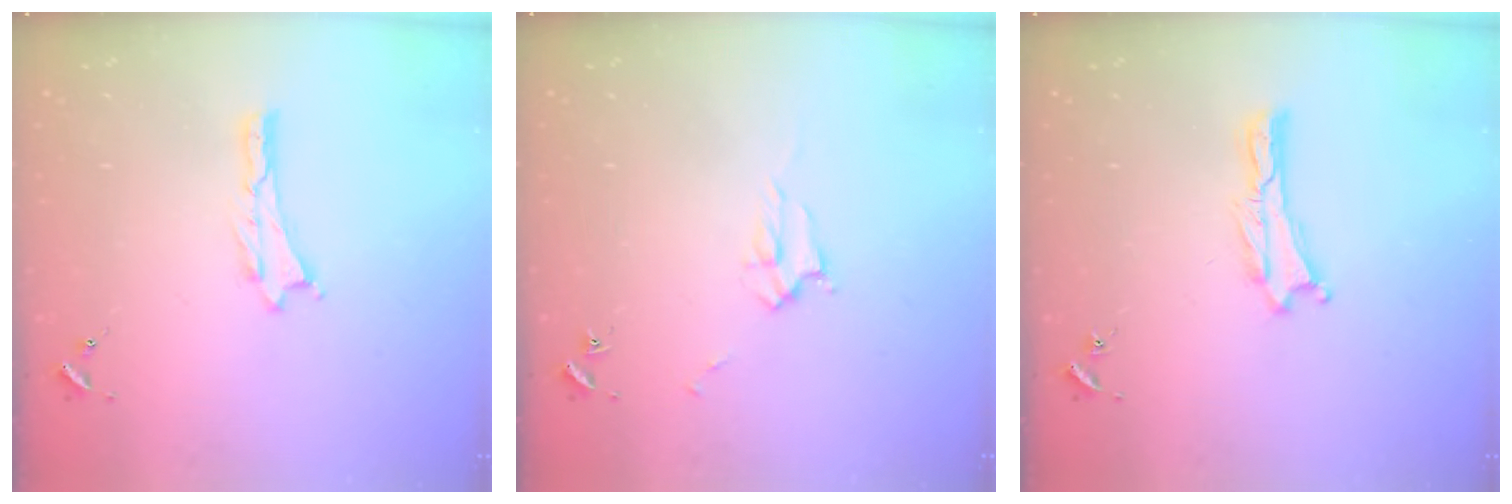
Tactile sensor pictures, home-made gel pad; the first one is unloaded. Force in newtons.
{"total": 2.3, "press": 2.3, "slide": 0.3}
{"total": 0.0}